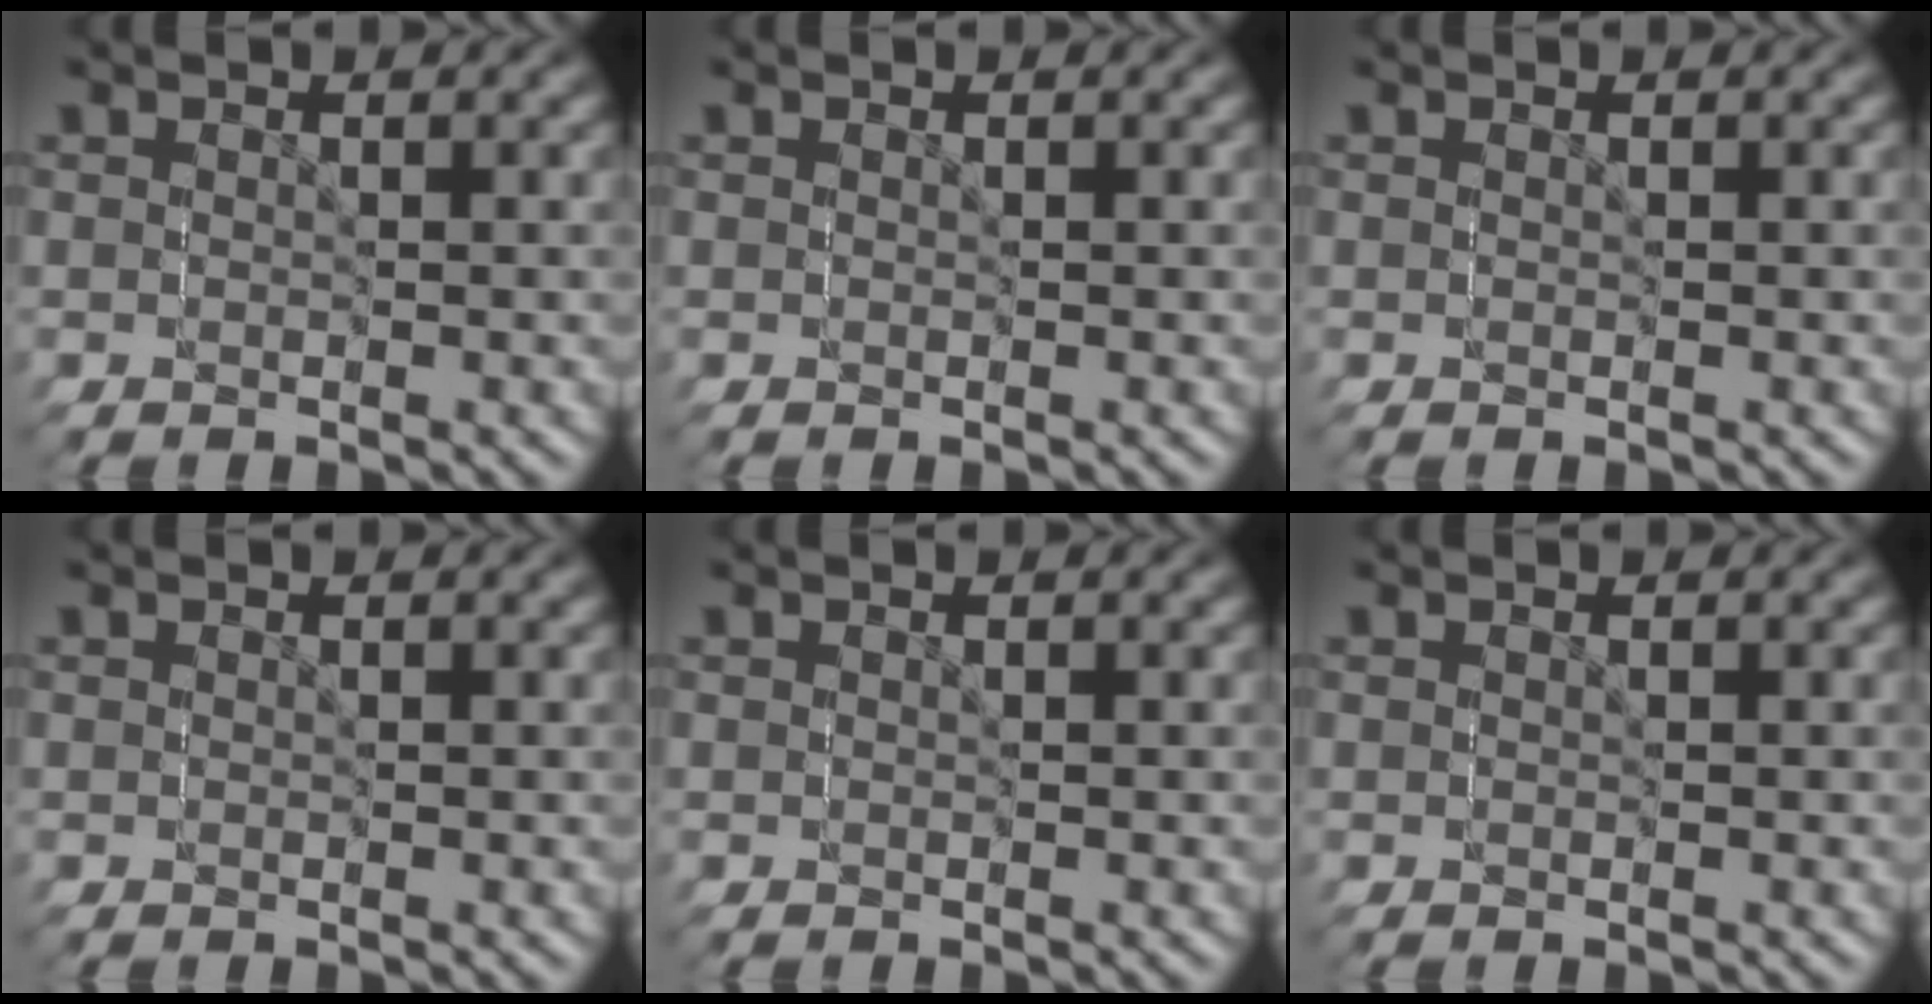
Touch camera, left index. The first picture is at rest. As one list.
[{"total": 0.0}, {"total": 0.0}, {"total": 0.0}, {"total": 0.0}, {"total": 0.0}]